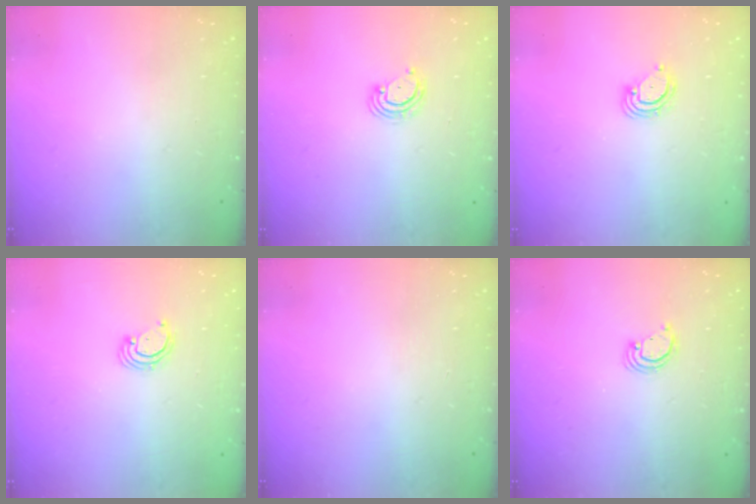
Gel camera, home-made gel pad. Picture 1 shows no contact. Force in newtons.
{"total": 5.5, "press": 5.5, "slide": 0.6}
{"total": 3.9, "press": 3.9, "slide": 0.4}
{"total": 2.4, "press": 2.4, "slide": 0.2}
{"total": 0.0}
{"total": 2.6, "press": 2.6, "slide": 0.2}